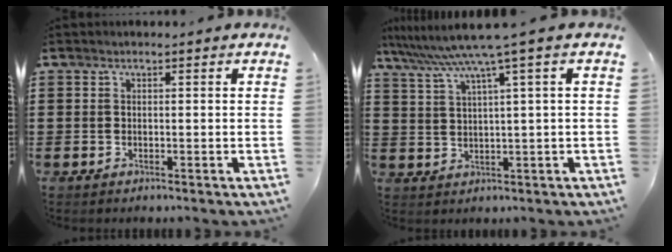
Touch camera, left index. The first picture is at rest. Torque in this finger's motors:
{"motor_torque": [1.02, -1.03, 0.62, 0.21]}